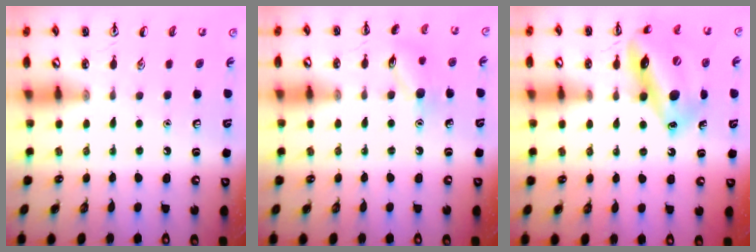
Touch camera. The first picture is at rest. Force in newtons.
{"total": 9.1, "press": 9.1, "slide": 0.7}
{"total": 16.6, "press": 16.0, "slide": 4.3}